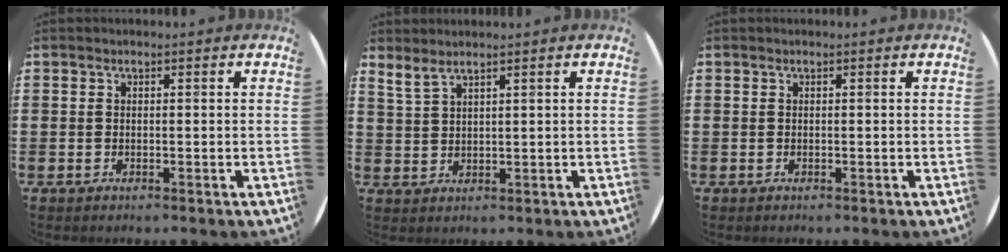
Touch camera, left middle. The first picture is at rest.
{"total": 2.1, "force": [2.0, 0.1, 0.7], "torque": [-0.018, 0.000, 0.037]}
{"total": 0.0}